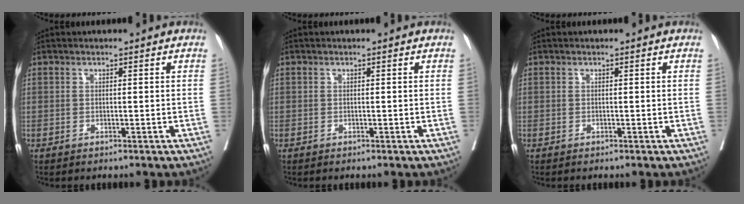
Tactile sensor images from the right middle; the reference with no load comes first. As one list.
[{"total": 0.0}, {"total": 0.0}]